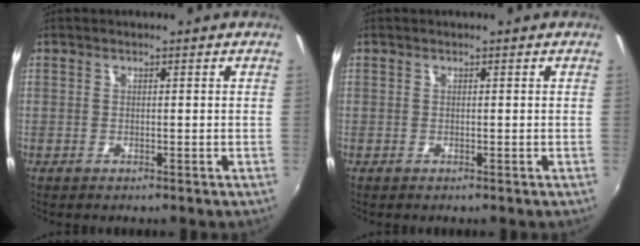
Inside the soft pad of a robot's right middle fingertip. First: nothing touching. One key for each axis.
{"total": 0.0}